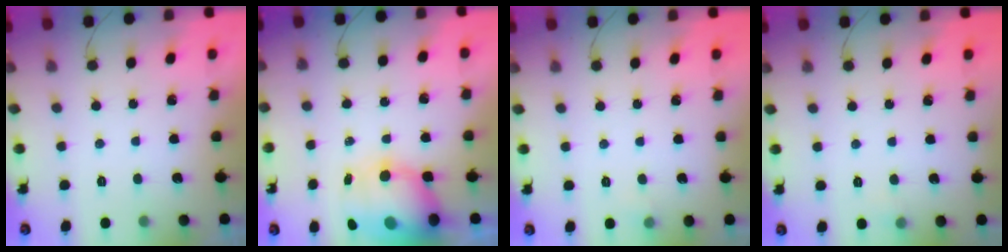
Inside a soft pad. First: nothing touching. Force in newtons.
{"total": 13.0, "press": 11.4, "slide": 6.4}
{"total": 3.0, "press": 2.8, "slide": 1.1}
{"total": 3.5, "press": 3.4, "slide": 1.0}